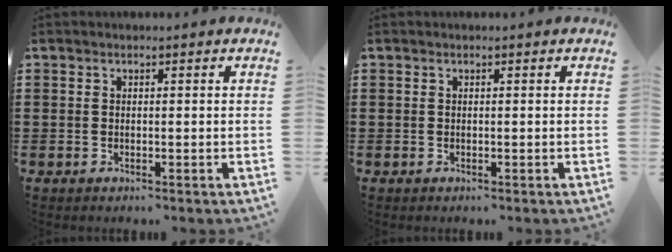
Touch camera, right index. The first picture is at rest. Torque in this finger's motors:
{"motor_torque": [0.52, 0.52, -0.02, 0.01]}